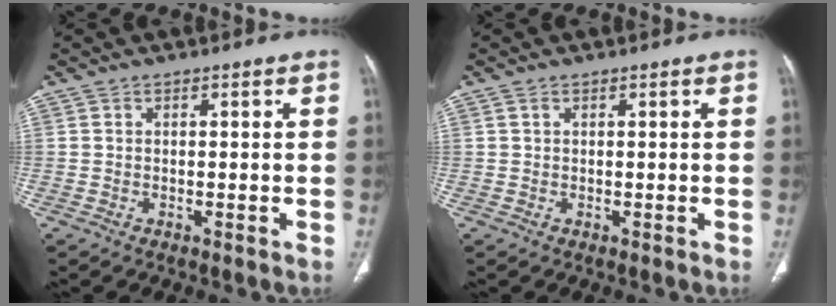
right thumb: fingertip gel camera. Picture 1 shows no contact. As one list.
[{"total": 0.6, "force": [0.3, 0.4, 0.3], "torque": [-0.008, 0.005, 0.006]}]